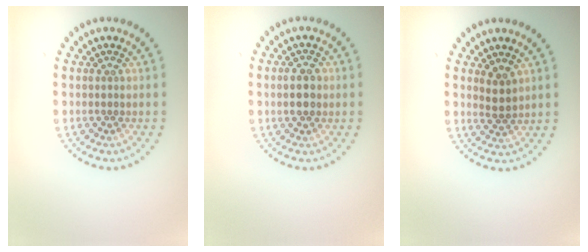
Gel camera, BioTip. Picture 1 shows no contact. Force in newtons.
{"total": 2.6, "press": 2.6, "slide": 0.2}
{"total": 1.8, "press": 1.5, "slide": 1.0}